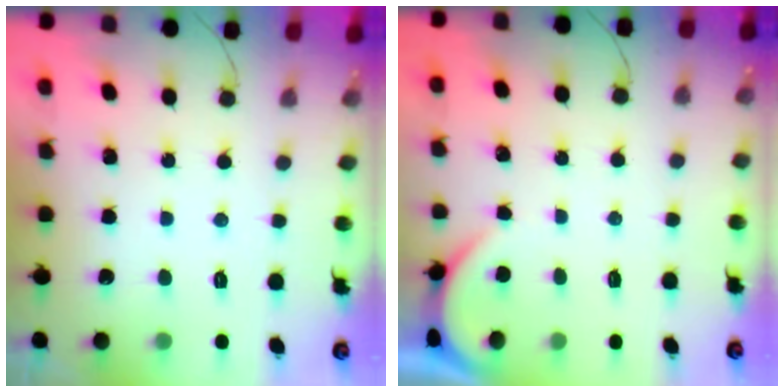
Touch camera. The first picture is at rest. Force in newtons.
{"total": 1.6, "press": 1.6, "slide": 0.2}